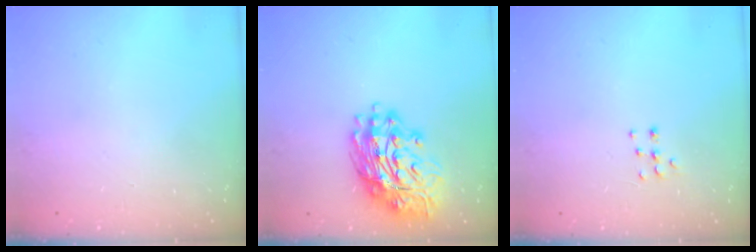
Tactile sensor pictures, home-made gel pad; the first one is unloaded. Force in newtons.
{"total": 16.8, "press": 16.7, "slide": 1.9}
{"total": 4.4, "press": 4.3, "slide": 0.9}